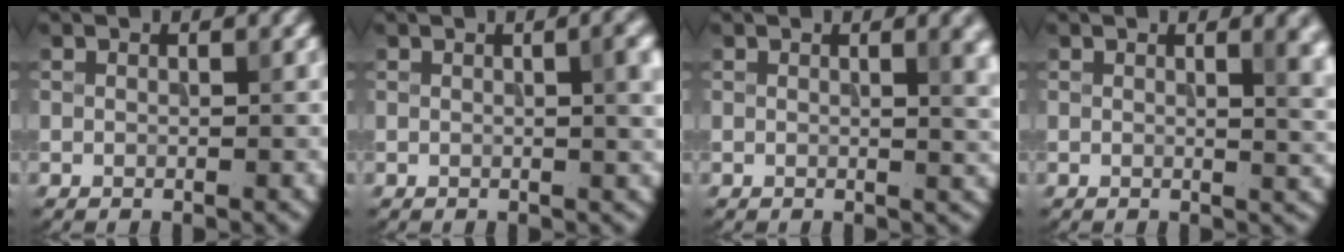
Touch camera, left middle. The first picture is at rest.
{"total": 3.3, "force": [0.7, 0.9, 3.1], "torque": [-0.043, 0.007, 0.009]}
{"total": 3.0, "force": [1.0, 0.9, 2.7], "torque": [-0.027, 0.002, 0.013]}
{"total": 3.7, "force": [1.3, 1.3, 3.2], "torque": [-0.028, -0.001, 0.018]}